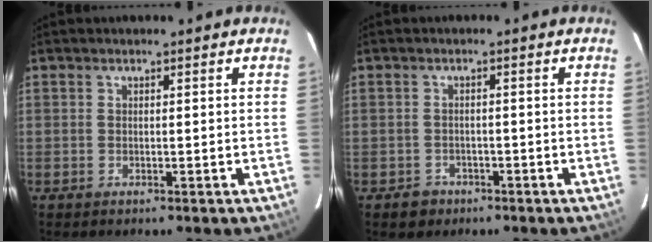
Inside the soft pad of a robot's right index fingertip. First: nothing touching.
{"total": 2.7, "force": [-1.7, 2.1, 0.3], "torque": [-0.014, 0.003, -0.023]}